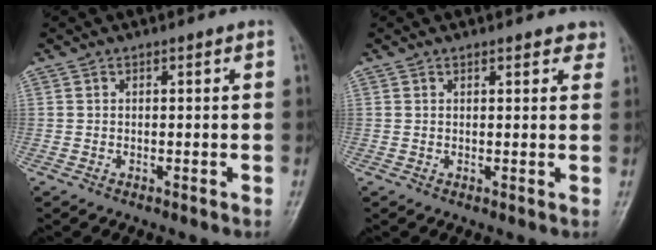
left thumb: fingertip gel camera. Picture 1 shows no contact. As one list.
[{"total": 3.2, "force": [2.5, 1.3, 1.5], "torque": [0.005, -0.005, 0.022]}]